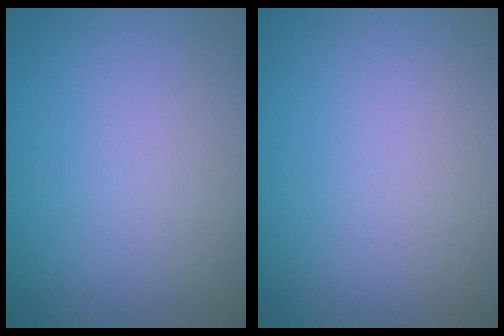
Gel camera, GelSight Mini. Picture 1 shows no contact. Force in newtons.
{"total": 0.0}